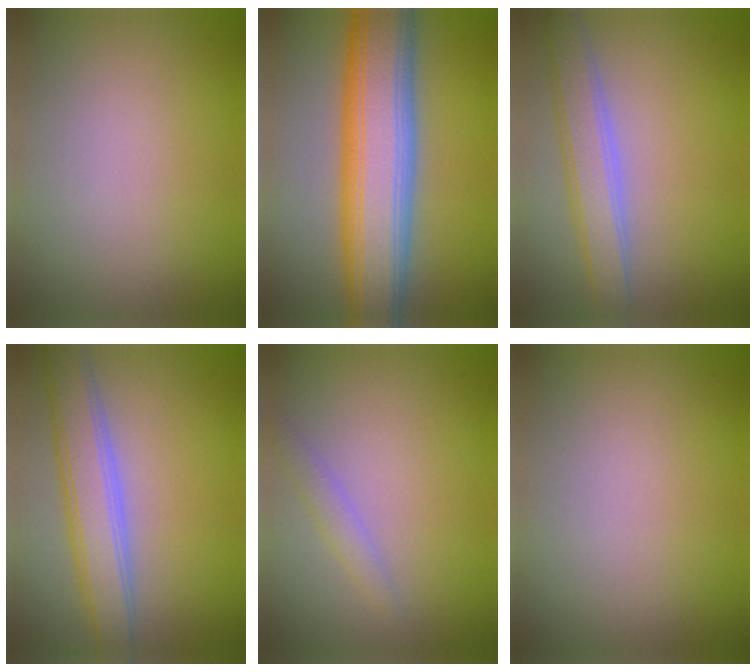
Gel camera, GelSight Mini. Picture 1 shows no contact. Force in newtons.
{"total": 10.9, "press": 10.9, "slide": 0.0}
{"total": 4.0, "press": 4.0, "slide": 0.3}
{"total": 5.2, "press": 5.2, "slide": 0.2}
{"total": 1.4, "press": 1.4, "slide": 0.1}
{"total": 0.0}